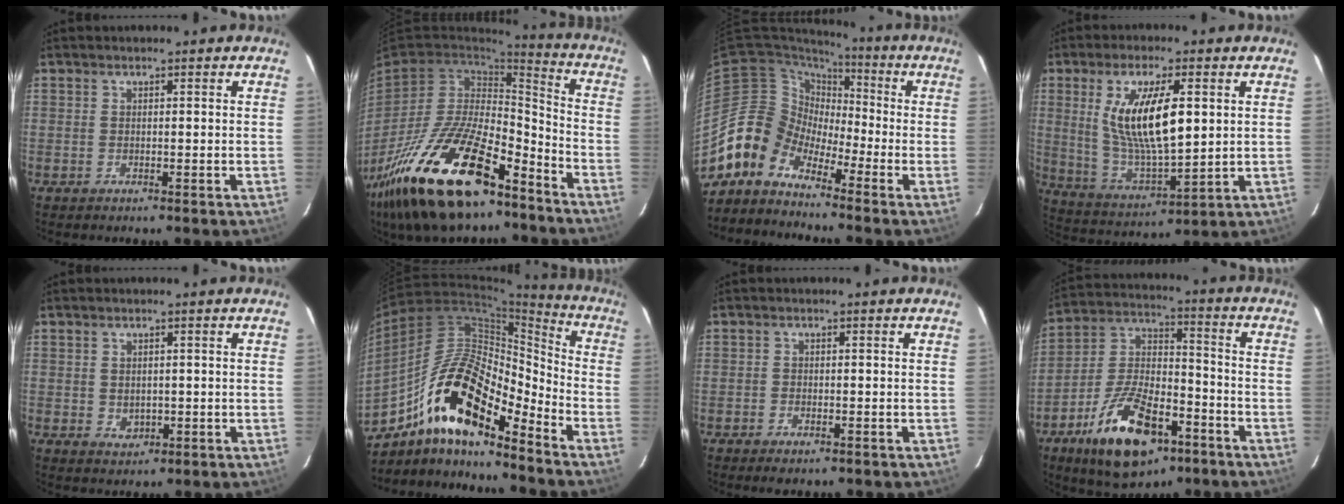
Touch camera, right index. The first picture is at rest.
{"total": 28.2, "force": [-18.3, 11.0, 18.4], "torque": [-0.362, -0.020, -0.305]}
{"total": 8.3, "force": [-5.8, 5.9, 0.1], "torque": [-0.006, 0.039, -0.138]}
{"total": 15.2, "force": [3.3, 5.0, 13.9], "torque": [-0.266, -0.006, 0.074]}
{"total": 2.5, "force": [0.1, 2.2, 1.2], "torque": [-0.020, 0.001, 0.008]}
{"total": 19.5, "force": [-12.4, 6.2, 13.6], "torque": [-0.241, 0.001, -0.238]}
{"total": 2.3, "force": [-1.7, 1.0, 1.2], "torque": [-0.031, -0.005, -0.031]}
{"total": 19.3, "force": [-10.4, 9.0, 13.6], "torque": [-0.263, 0.004, -0.171]}